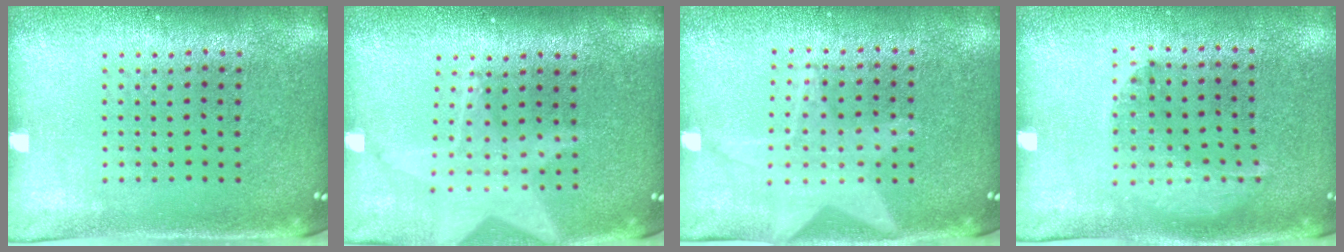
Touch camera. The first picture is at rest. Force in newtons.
{"total": 1.8, "press": 1.5, "slide": 1.1}
{"total": 1.3, "press": 1.3, "slide": 0.2}
{"total": 1.0, "press": 1.0, "slide": 0.2}